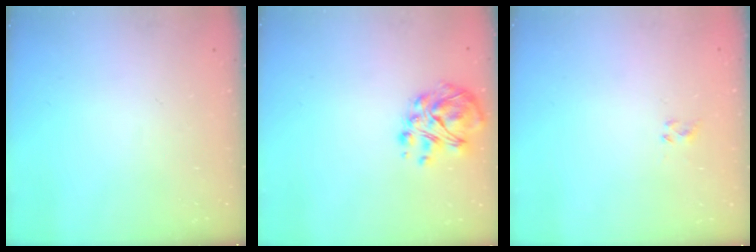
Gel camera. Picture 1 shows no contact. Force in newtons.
{"total": 8.6, "press": 8.4, "slide": 1.4}
{"total": 2.2, "press": 2.1, "slide": 0.7}